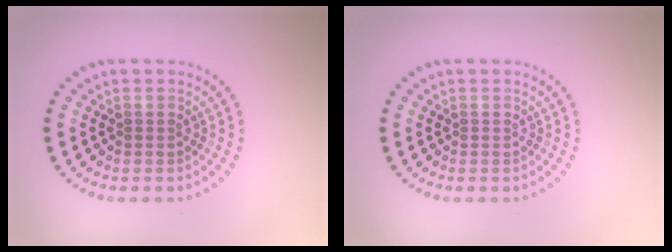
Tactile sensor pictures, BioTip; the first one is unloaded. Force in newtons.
{"total": 0.0}